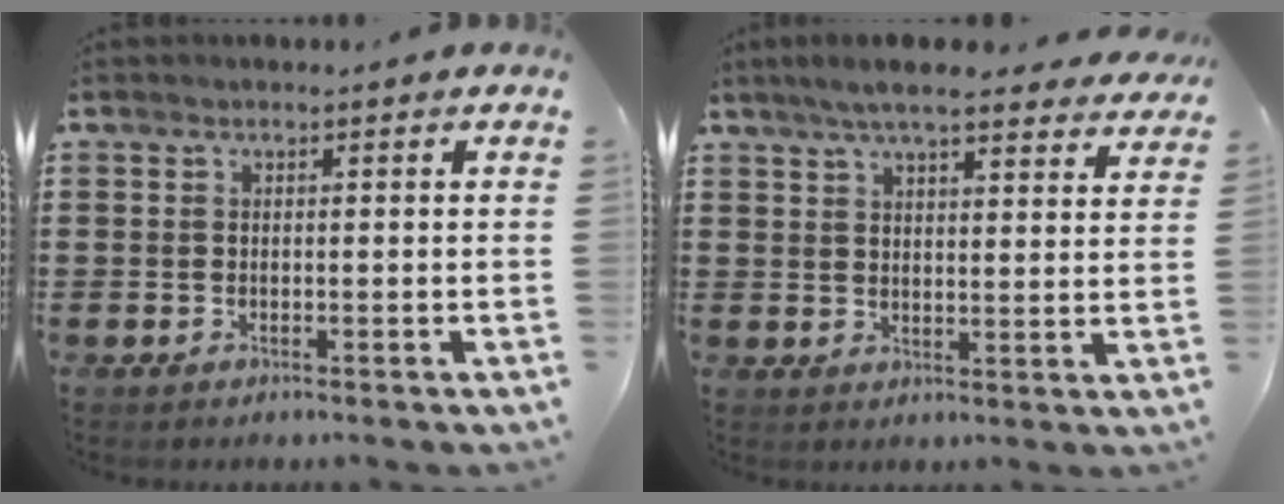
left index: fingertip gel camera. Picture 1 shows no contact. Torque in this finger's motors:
{"motor_torque": [1.86, -0.28, 0.33, -0.01]}